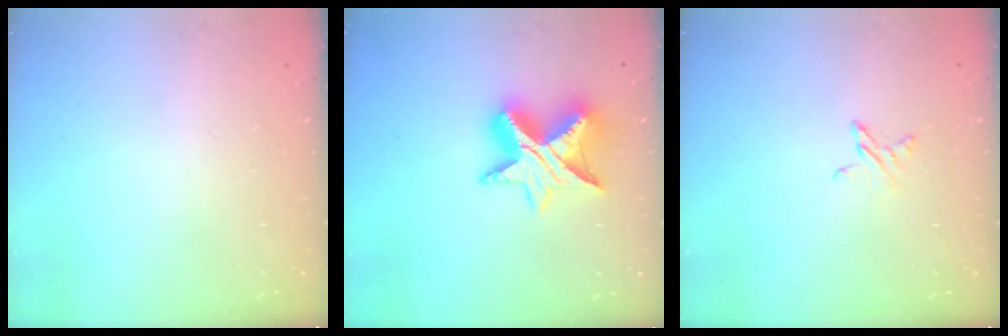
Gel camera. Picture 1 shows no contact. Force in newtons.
{"total": 12.4, "press": 12.4, "slide": 0.5}
{"total": 3.9, "press": 3.9, "slide": 0.4}